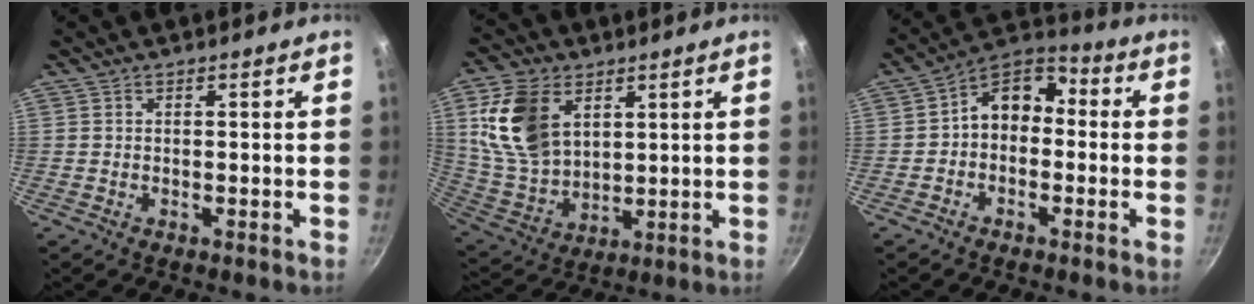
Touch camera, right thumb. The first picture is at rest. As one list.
[{"total": 16.0, "force": [5.6, 10.6, 10.6], "torque": [-0.181, -0.020, 0.123]}, {"total": 9.4, "force": [-0.5, 7.1, 6.1], "torque": [-0.063, 0.046, -0.030]}]